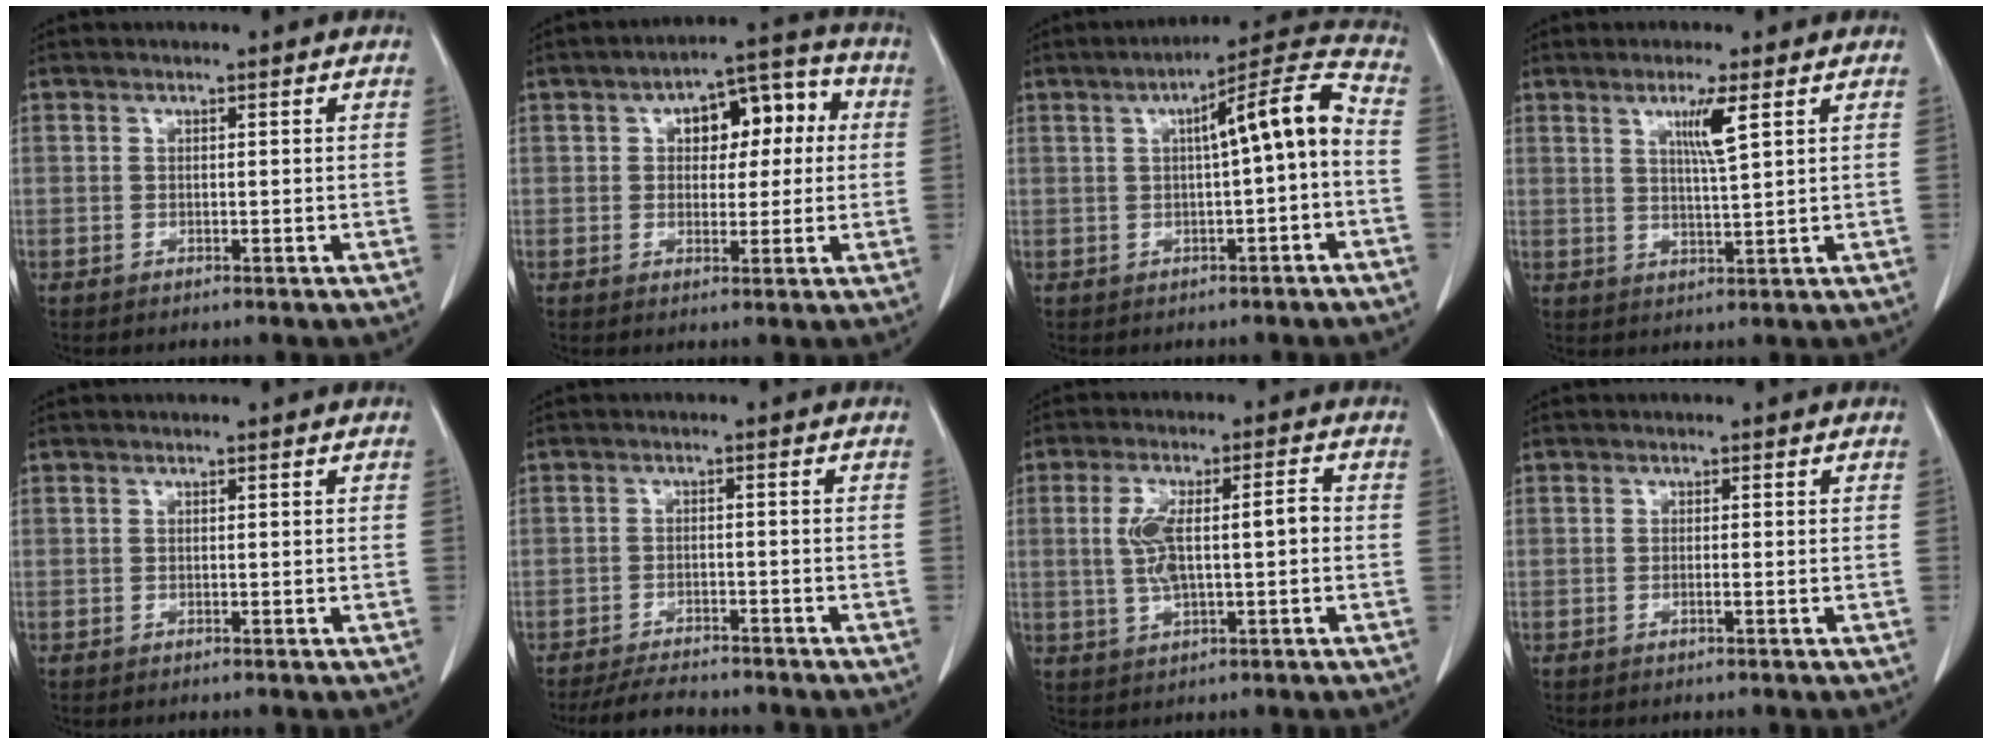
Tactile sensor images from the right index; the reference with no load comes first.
{"total": 9.3, "force": [2.0, 4.9, 7.7], "torque": [-0.095, 0.042, 0.028]}
{"total": 9.3, "force": [-0.1, 0.8, 9.3], "torque": [-0.132, 0.030, -0.003]}
{"total": 4.7, "force": [2.1, -0.4, 4.2], "torque": [-0.077, -0.007, 0.038]}
{"total": 0.0}
{"total": 6.4, "force": [-5.9, 1.4, 2.1], "torque": [-0.031, -0.013, -0.093]}
{"total": 8.4, "force": [-0.1, 2.6, 8.0], "torque": [-0.162, 0.022, 0.005]}
{"total": 0.7, "force": [-0.4, -0.1, 0.6], "torque": [-0.013, 0.001, -0.005]}